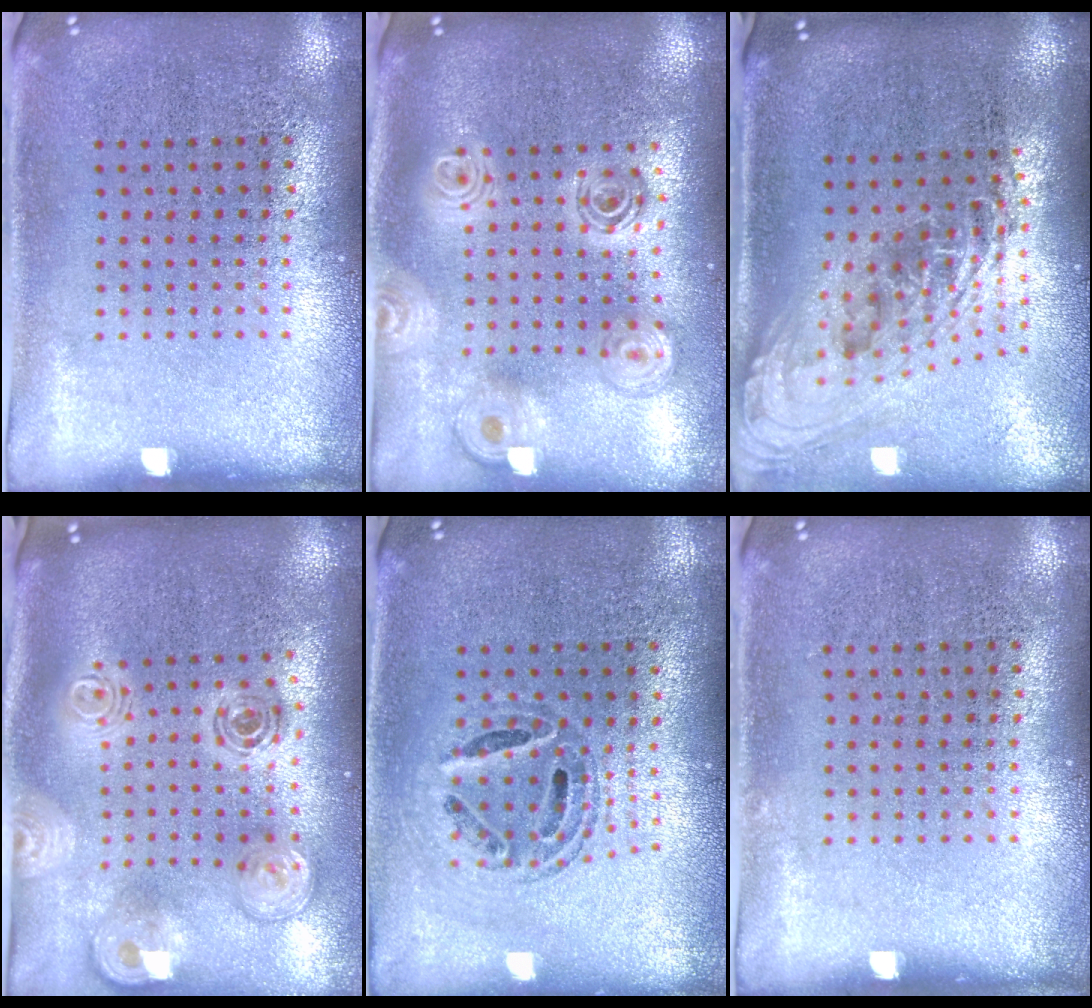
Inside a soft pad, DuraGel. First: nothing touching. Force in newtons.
{"total": 2.2, "press": 1.8, "slide": 1.2}
{"total": 2.2, "press": 1.6, "slide": 1.5}
{"total": 2.0, "press": 1.7, "slide": 1.1}
{"total": 0.6, "press": 0.6, "slide": 0.2}
{"total": 0.0}